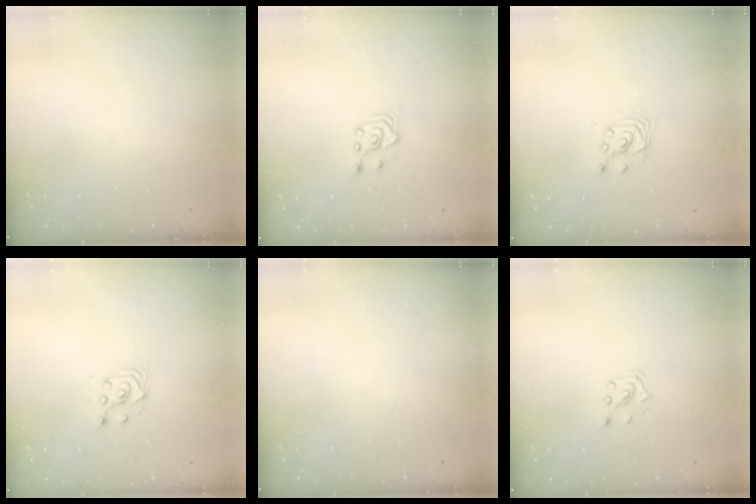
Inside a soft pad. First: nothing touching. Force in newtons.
{"total": 3.2, "press": 2.9, "slide": 1.4}
{"total": 3.2, "press": 3.2, "slide": 0.2}
{"total": 2.9, "press": 2.6, "slide": 1.3}
{"total": 0.0}
{"total": 2.8, "press": 2.8, "slide": 0.2}